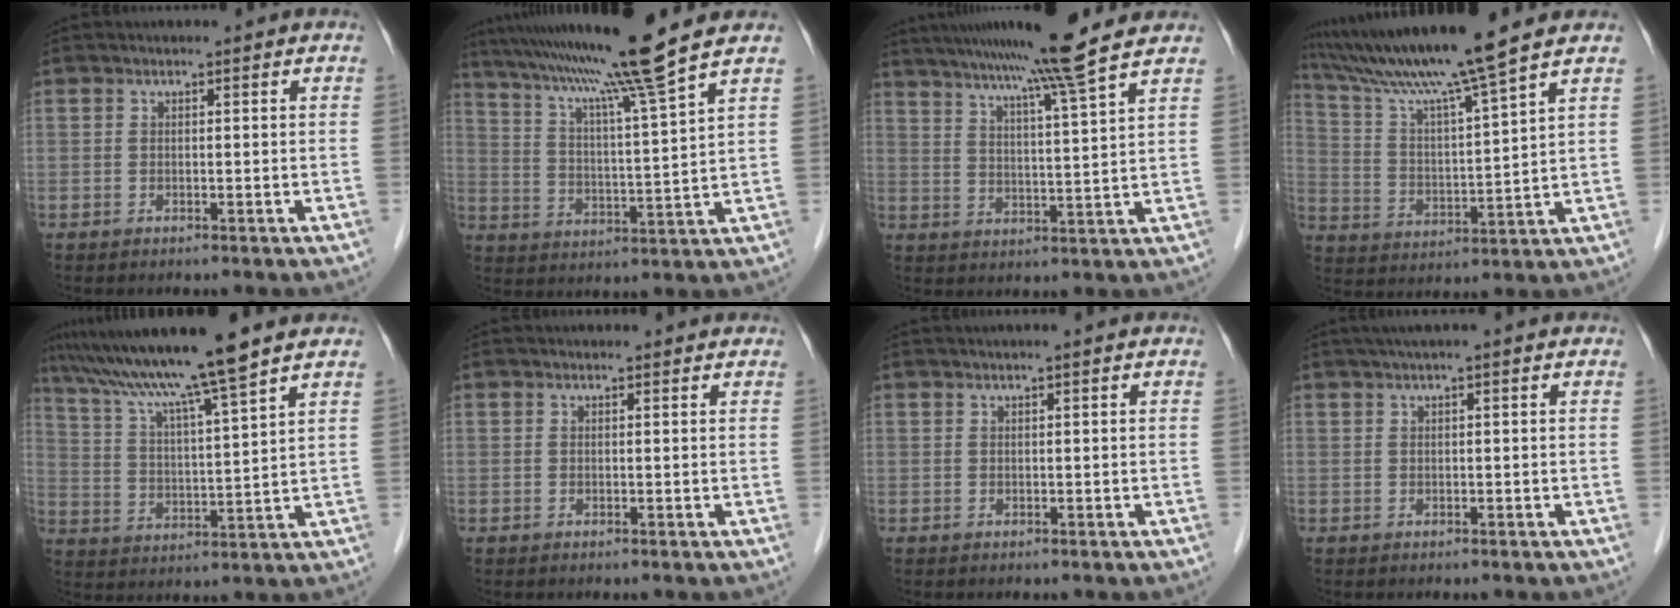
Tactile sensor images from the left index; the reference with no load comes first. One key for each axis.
{"total": 14.3, "fx": 11.4, "fy": -3.2, "fz": 8.1, "tx": -0.137, "ty": -0.016, "tz": 0.185}
{"total": 13.3, "fx": 11.0, "fy": -2.4, "fz": 7.1, "tx": -0.118, "ty": -0.007, "tz": 0.160}
{"total": 13.4, "fx": 11.2, "fy": -2.6, "fz": 6.9, "tx": -0.125, "ty": -0.004, "tz": 0.199}
{"total": 13.8, "fx": 11.1, "fy": -1.8, "fz": 8.0, "tx": -0.141, "ty": 0.009, "tz": 0.188}
{"total": 1.7, "fx": 1.6, "fy": 0.4, "fz": 0.2, "tx": -0.013, "ty": 0.006, "tz": 0.015}
{"total": 0.7, "fx": 0.5, "fy": -0.2, "fz": 0.5, "tx": -0.016, "ty": 0.002, "tz": 0.018}
{"total": 2.7, "fx": 1.9, "fy": -0.3, "fz": 1.9, "tx": -0.029, "ty": 0.024, "tz": 0.032}